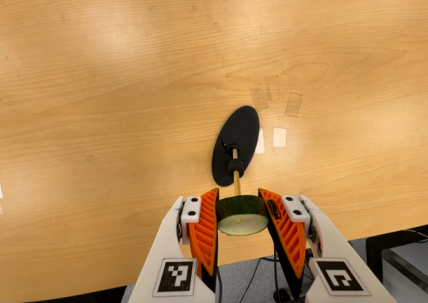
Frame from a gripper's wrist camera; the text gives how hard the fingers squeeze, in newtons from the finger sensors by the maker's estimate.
{"total": 10.6, "left": 9.8, "right": 11.4}